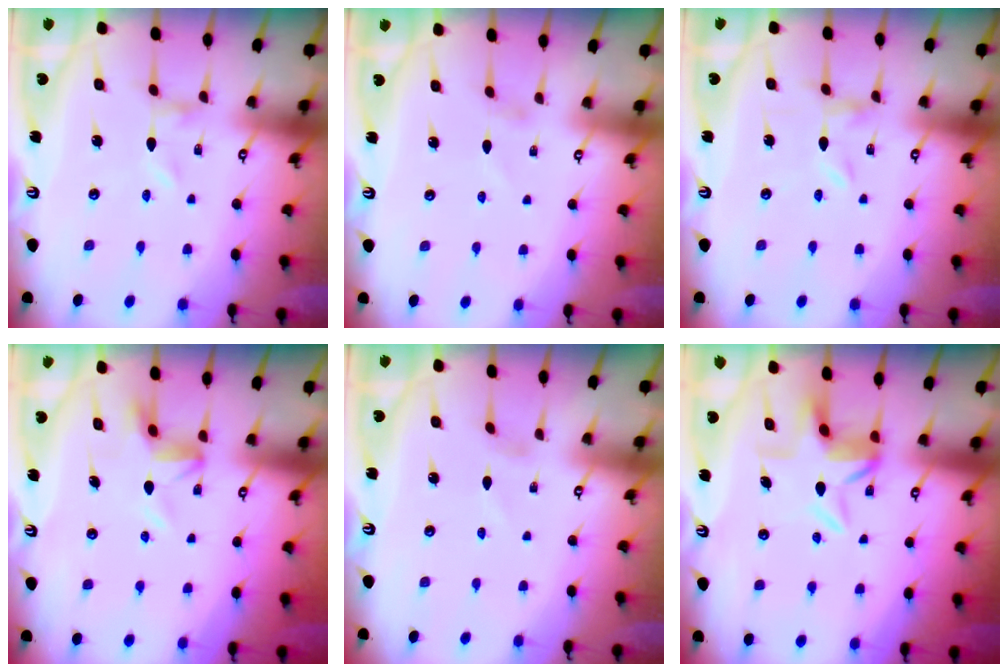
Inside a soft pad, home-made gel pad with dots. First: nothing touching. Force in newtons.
{"total": 0.8, "press": 0.7, "slide": 0.2}
{"total": 0.0}
{"total": 5.5, "press": 5.2, "slide": 1.8}
{"total": 0.0}
{"total": 4.6, "press": 4.1, "slide": 2.1}